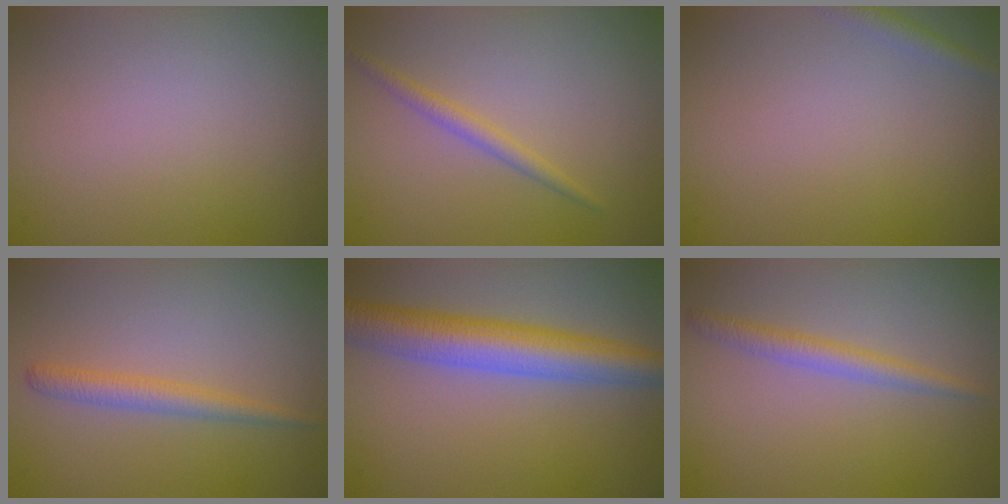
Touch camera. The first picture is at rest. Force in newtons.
{"total": 1.5, "press": 1.5, "slide": 0.1}
{"total": 1.4, "press": 1.4, "slide": 0.1}
{"total": 2.0, "press": 2.0, "slide": 0.0}
{"total": 6.4, "press": 6.4, "slide": 0.2}
{"total": 2.0, "press": 2.0, "slide": 0.1}